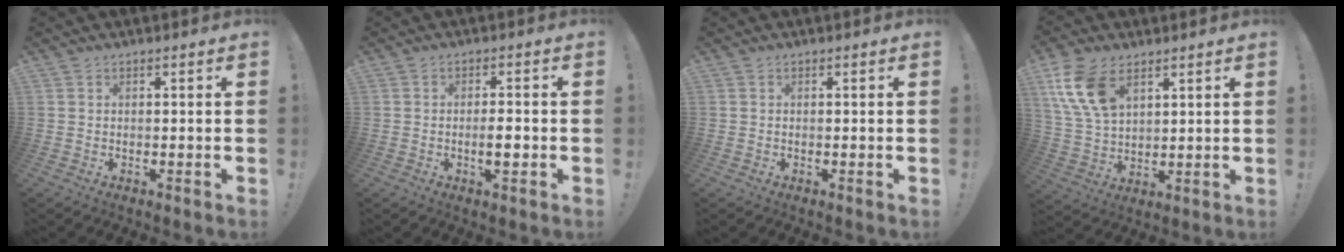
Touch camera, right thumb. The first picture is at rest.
{"total": 4.2, "force": [-1.4, 0.8, 3.8], "torque": [-0.059, 0.000, -0.024]}
{"total": 0.0}
{"total": 13.4, "force": [6.8, 7.8, 8.5], "torque": [-0.164, -0.021, 0.132]}